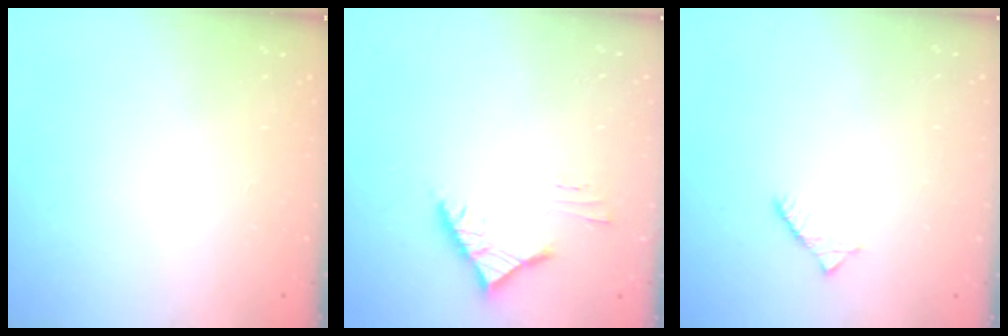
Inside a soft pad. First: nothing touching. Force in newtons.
{"total": 4.0, "press": 3.9, "slide": 0.9}
{"total": 2.6, "press": 2.6, "slide": 0.4}